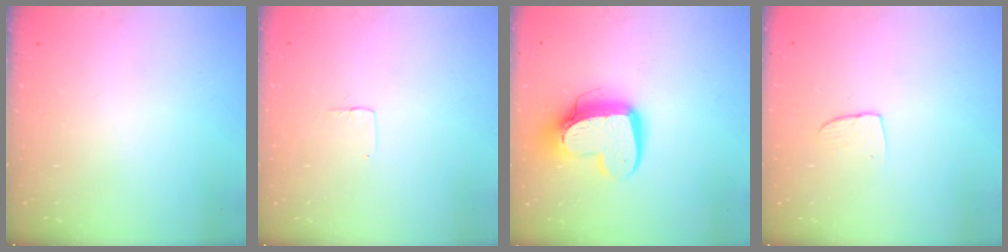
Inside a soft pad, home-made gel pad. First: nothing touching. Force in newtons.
{"total": 2.5, "press": 2.5, "slide": 0.1}
{"total": 13.7, "press": 13.7, "slide": 1.3}
{"total": 4.9, "press": 4.9, "slide": 0.4}